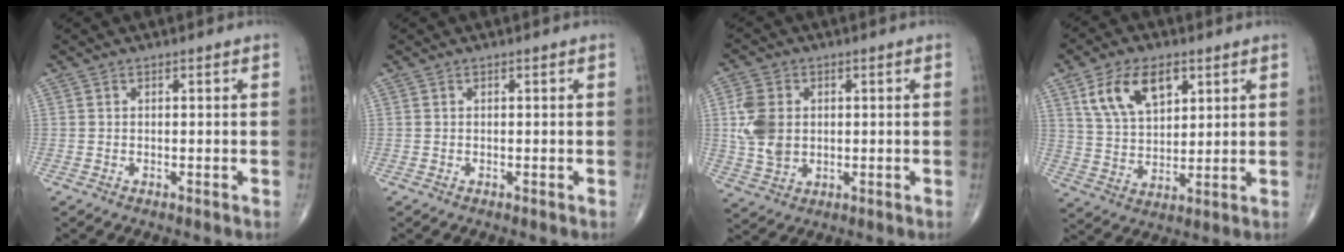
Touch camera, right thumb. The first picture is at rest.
{"total": 0.0}
{"total": 8.6, "force": [1.0, 6.5, 5.6], "torque": [-0.104, -0.003, 0.024]}
{"total": 12.1, "force": [5.5, 7.0, 8.2], "torque": [-0.128, -0.017, 0.108]}